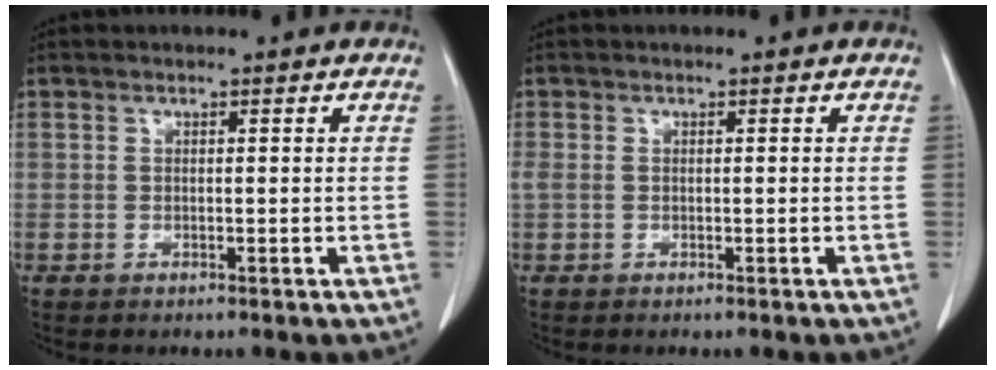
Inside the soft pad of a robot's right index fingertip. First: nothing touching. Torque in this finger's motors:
{"motor_torque": [0.21, 0.08, 0.15, 0.01]}